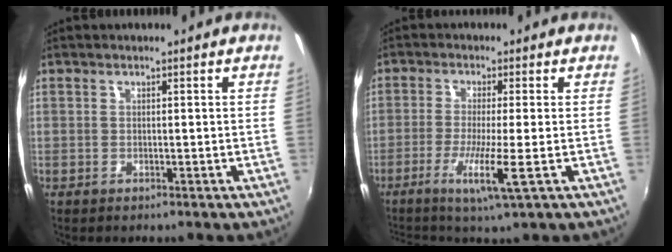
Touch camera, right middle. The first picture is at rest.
{"total": 5.9, "force": [-2.4, -1.1, 5.2], "torque": [-0.118, -0.013, -0.049]}